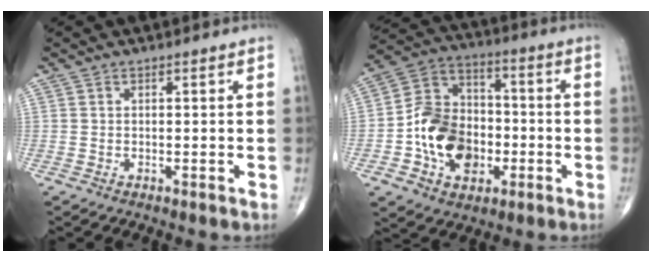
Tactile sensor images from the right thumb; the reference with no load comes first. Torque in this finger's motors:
{"motor_torque": [2.09, 2.02, 0.86, -1.02, 0.14]}